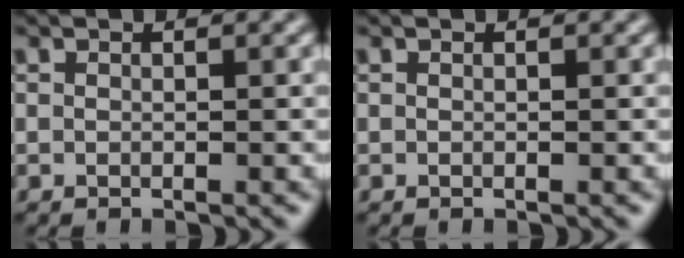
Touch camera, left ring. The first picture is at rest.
{"total": 0.0}